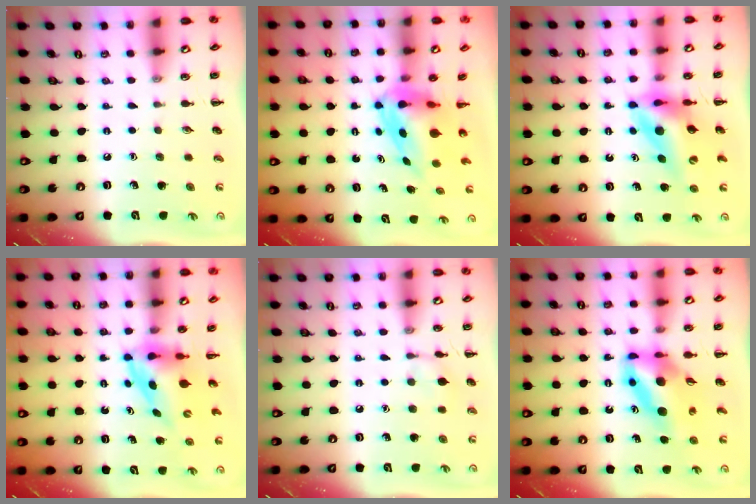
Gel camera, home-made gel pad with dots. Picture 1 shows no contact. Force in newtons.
{"total": 5.8, "press": 5.6, "slide": 1.7}
{"total": 12.0, "press": 11.4, "slide": 3.7}
{"total": 3.9, "press": 3.8, "slide": 0.8}
{"total": 7.7, "press": 7.4, "slide": 1.9}
{"total": 10.5, "press": 10.0, "slide": 3.3}